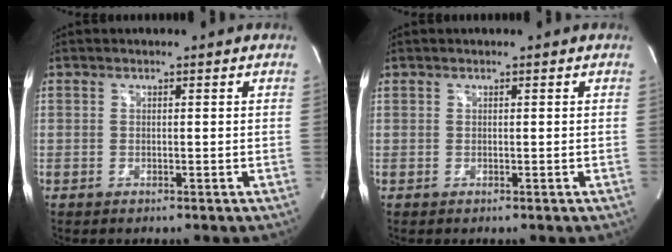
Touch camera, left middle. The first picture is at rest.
{"total": 0.0}